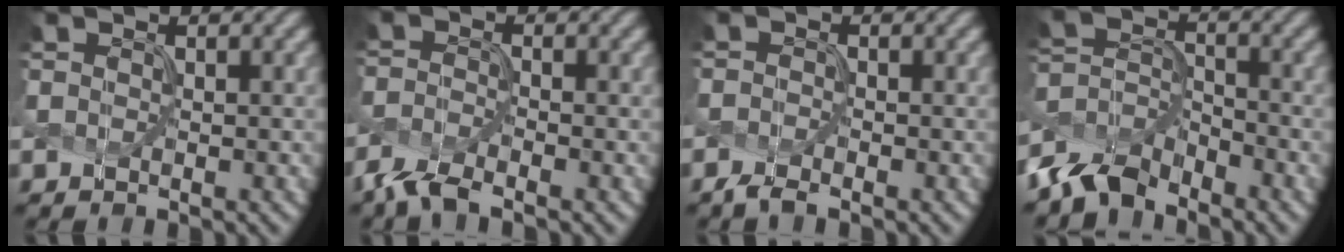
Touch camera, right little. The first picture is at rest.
{"total": 2.9, "force": [-2.6, 0.4, 1.2], "torque": [-0.037, -0.008, -0.057]}
{"total": 1.2, "force": [-1.2, 0.0, 0.3], "torque": [-0.013, -0.005, -0.022]}
{"total": 4.9, "force": [-4.5, 1.7, 1.0], "torque": [-0.019, 0.002, -0.091]}